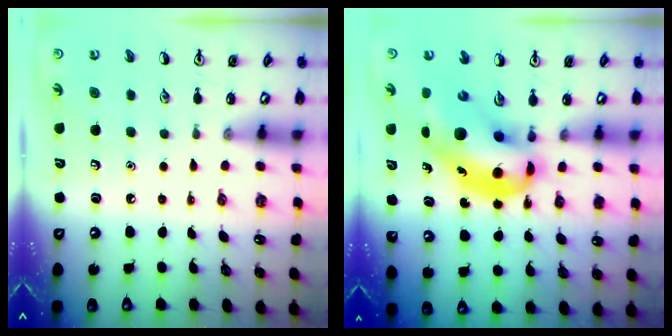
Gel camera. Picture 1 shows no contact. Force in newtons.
{"total": 12.3, "press": 11.7, "slide": 3.7}